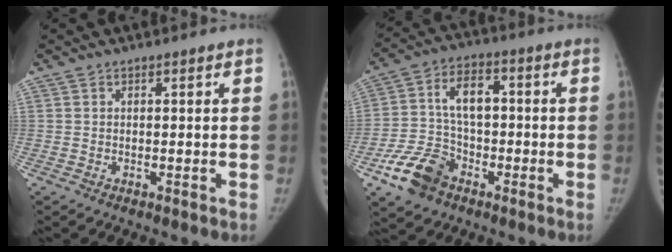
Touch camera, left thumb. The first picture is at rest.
{"total": 13.3, "force": [-6.0, 9.7, 6.9], "torque": [-0.108, 0.040, -0.113]}